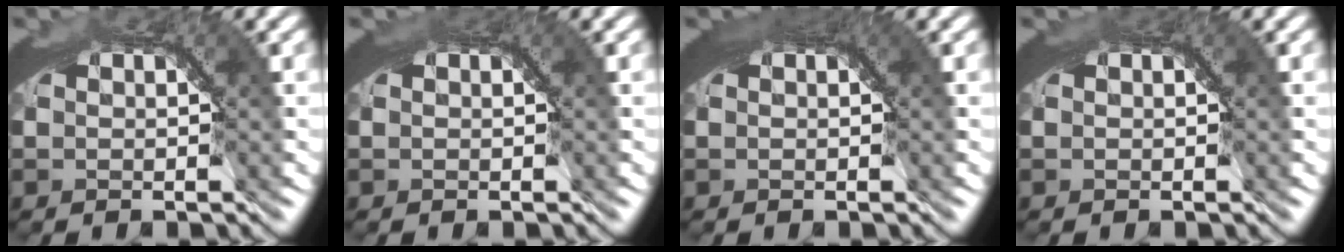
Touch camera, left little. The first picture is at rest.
{"total": 0.9, "force": [0.4, 0.2, 0.7], "torque": [-0.007, 0.001, 0.005]}
{"total": 1.8, "force": [1.0, 0.4, 1.5], "torque": [-0.014, 0.004, 0.011]}
{"total": 0.8, "force": [0.4, 0.2, 0.7], "torque": [-0.006, 0.001, 0.005]}